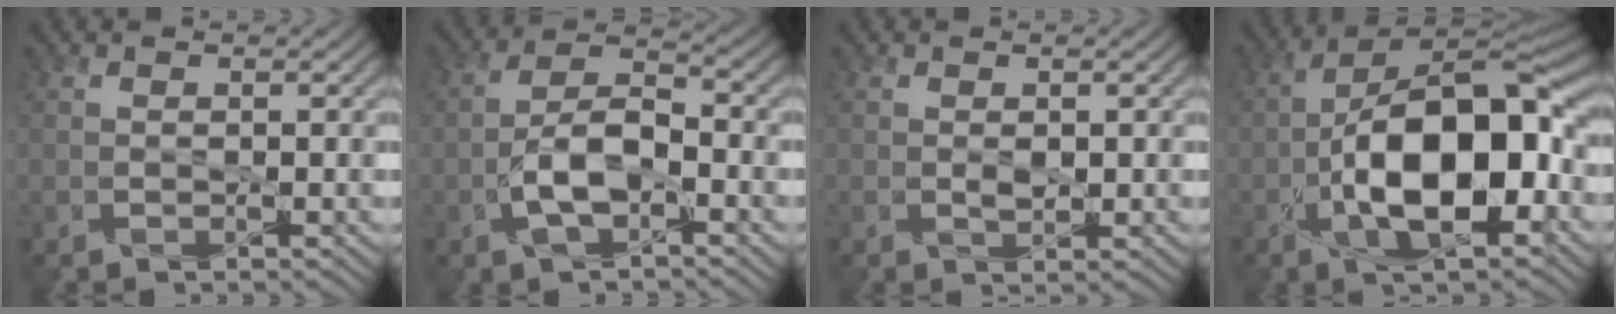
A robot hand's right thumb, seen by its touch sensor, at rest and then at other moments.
{"total": 5.7, "force": [-2.5, 2.3, 4.6], "torque": [-0.085, 0.013, -0.048]}
{"total": 1.2, "force": [0.1, 0.5, 1.1], "torque": [-0.025, -0.001, 0.001]}
{"total": 13.9, "force": [-3.8, 5.6, 12.1], "torque": [-0.190, 0.007, -0.076]}